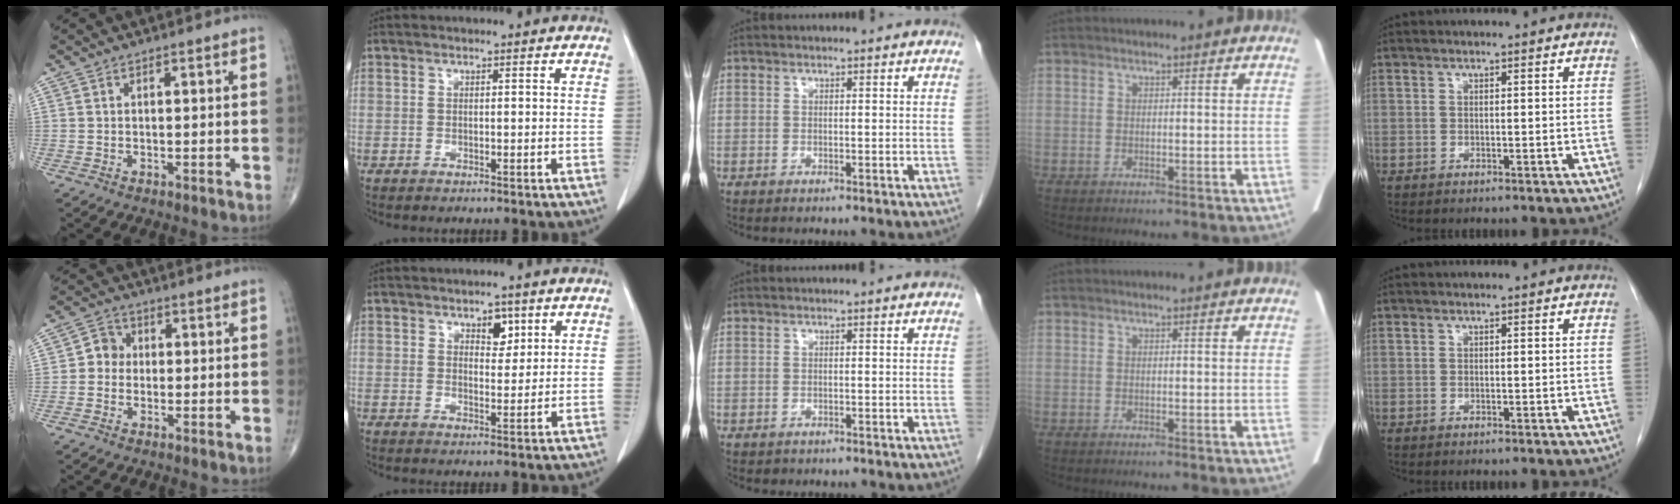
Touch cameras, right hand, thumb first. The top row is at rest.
{"thumb": {"total": 3.9, "force": [-0.2, 3.6, 1.5], "torque": [-0.002, 0.010, -0.015]}, "index": {"total": 3.5, "force": [1.9, 1.9, 2.2], "torque": [-0.028, 0.000, 0.031]}}